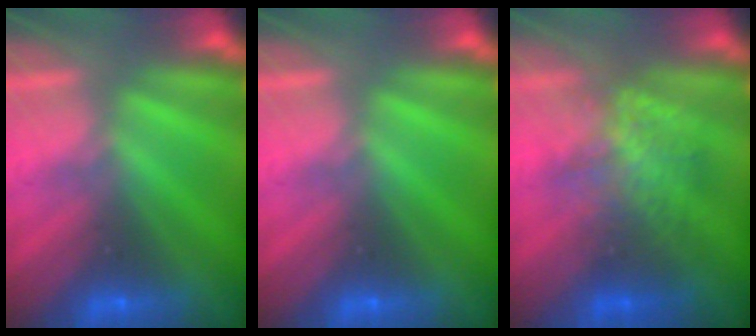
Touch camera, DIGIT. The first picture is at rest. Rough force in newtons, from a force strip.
{"total": 0.0}
{"total": 2.3}